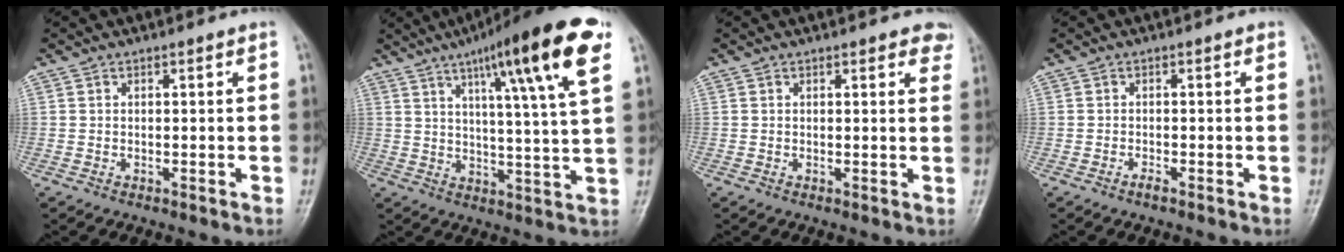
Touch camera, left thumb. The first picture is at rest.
{"total": 18.7, "force": [9.3, 2.2, 16.1], "torque": [-0.227, -0.022, 0.131]}
{"total": 3.4, "force": [2.5, 1.4, 1.8], "torque": [0.002, -0.006, 0.020]}
{"total": 1.0, "force": [-0.7, 0.2, 0.6], "torque": [-0.014, 0.003, -0.014]}